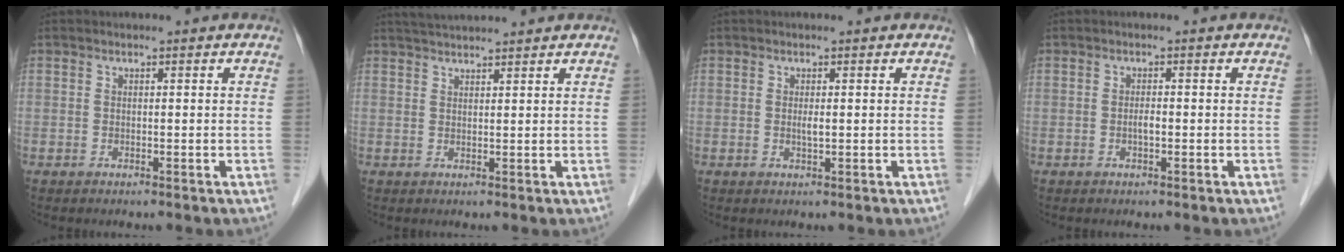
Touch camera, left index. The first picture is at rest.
{"total": 5.4, "force": [5.1, -0.4, 1.8], "torque": [-0.031, 0.033, 0.082]}
{"total": 1.0, "force": [0.1, 0.1, 1.0], "torque": [-0.023, -0.003, 0.003]}
{"total": 1.1, "force": [-0.3, 0.2, 1.0], "torque": [-0.021, 0.001, -0.006]}